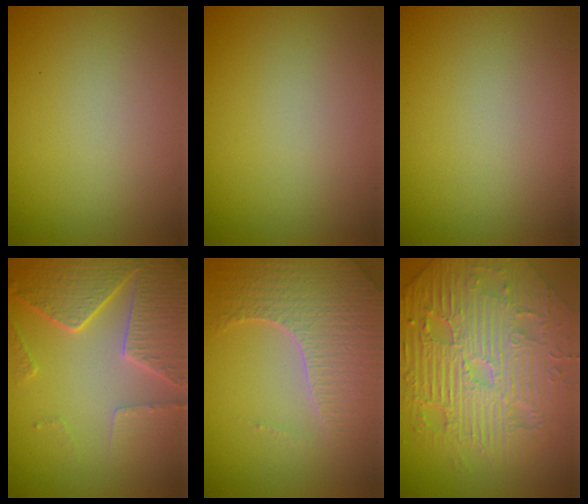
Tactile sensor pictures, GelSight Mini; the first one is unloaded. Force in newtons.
{"total": 0.0}
{"total": 0.0}
{"total": 6.2, "press": 5.2, "slide": 3.4}
{"total": 4.4, "press": 4.3, "slide": 1.1}
{"total": 11.2, "press": 7.2, "slide": 8.6}